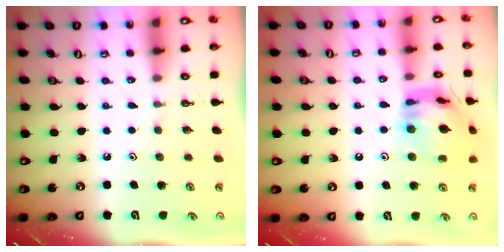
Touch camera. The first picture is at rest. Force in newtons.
{"total": 16.0, "press": 15.9, "slide": 1.4}